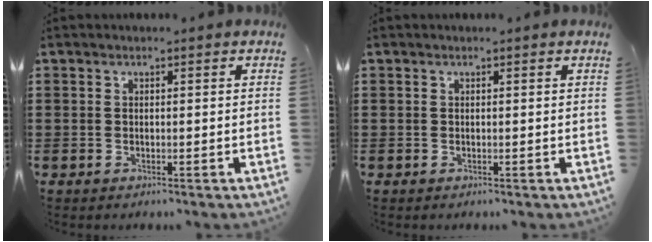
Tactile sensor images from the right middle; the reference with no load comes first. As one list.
[{"total": 0.0}]